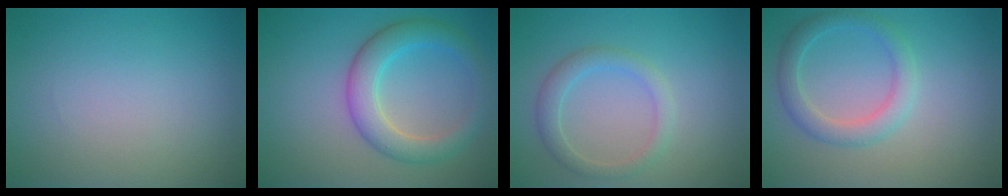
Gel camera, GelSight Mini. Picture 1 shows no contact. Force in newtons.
{"total": 4.6, "press": 4.6, "slide": 0.1}
{"total": 2.3, "press": 2.3, "slide": 0.0}
{"total": 2.8, "press": 2.8, "slide": 0.0}